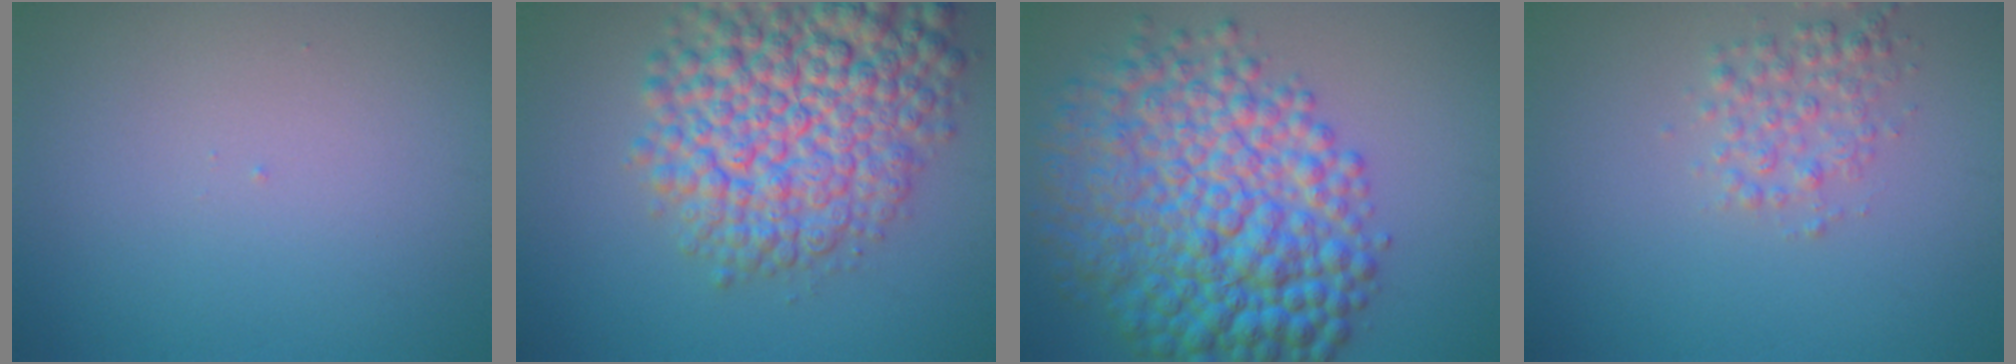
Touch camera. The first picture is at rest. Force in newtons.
{"total": 10.0, "press": 10.0, "slide": 0.3}
{"total": 11.3, "press": 11.3, "slide": 0.2}
{"total": 2.4, "press": 2.4, "slide": 0.1}